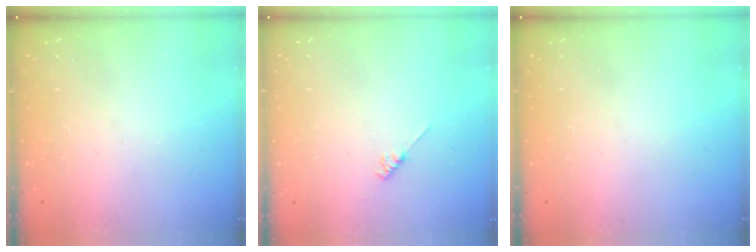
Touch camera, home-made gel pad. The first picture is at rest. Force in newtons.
{"total": 1.8, "press": 1.7, "slide": 0.3}
{"total": 0.0}